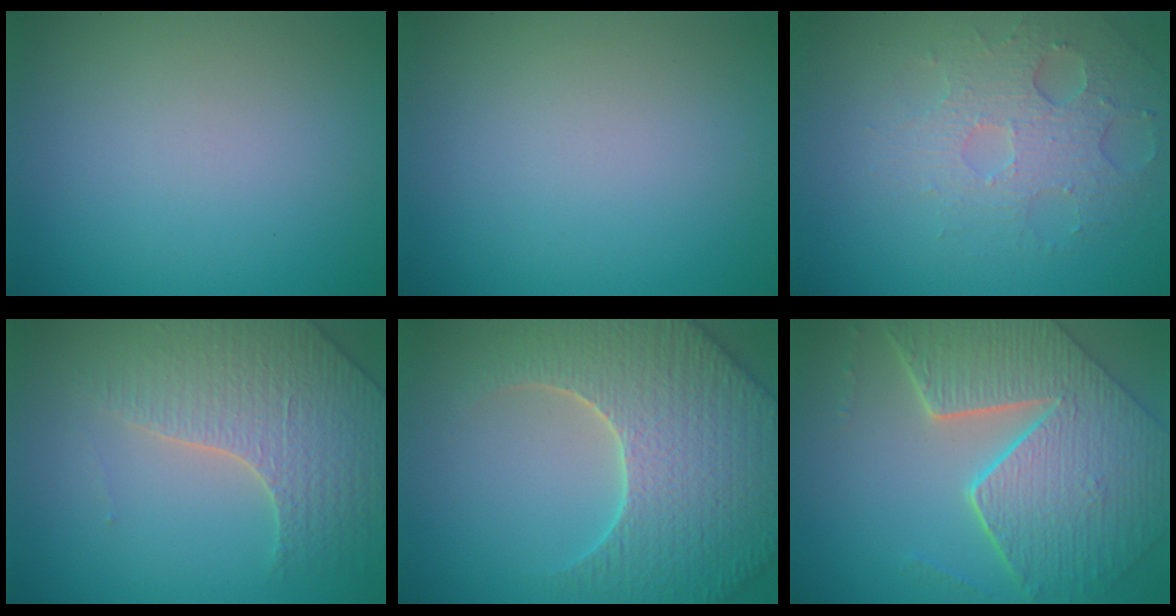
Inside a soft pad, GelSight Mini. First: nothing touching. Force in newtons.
{"total": 0.0}
{"total": 3.6, "press": 3.3, "slide": 1.5}
{"total": 4.1, "press": 4.0, "slide": 0.8}
{"total": 7.7, "press": 7.4, "slide": 2.0}
{"total": 9.4, "press": 6.9, "slide": 6.4}